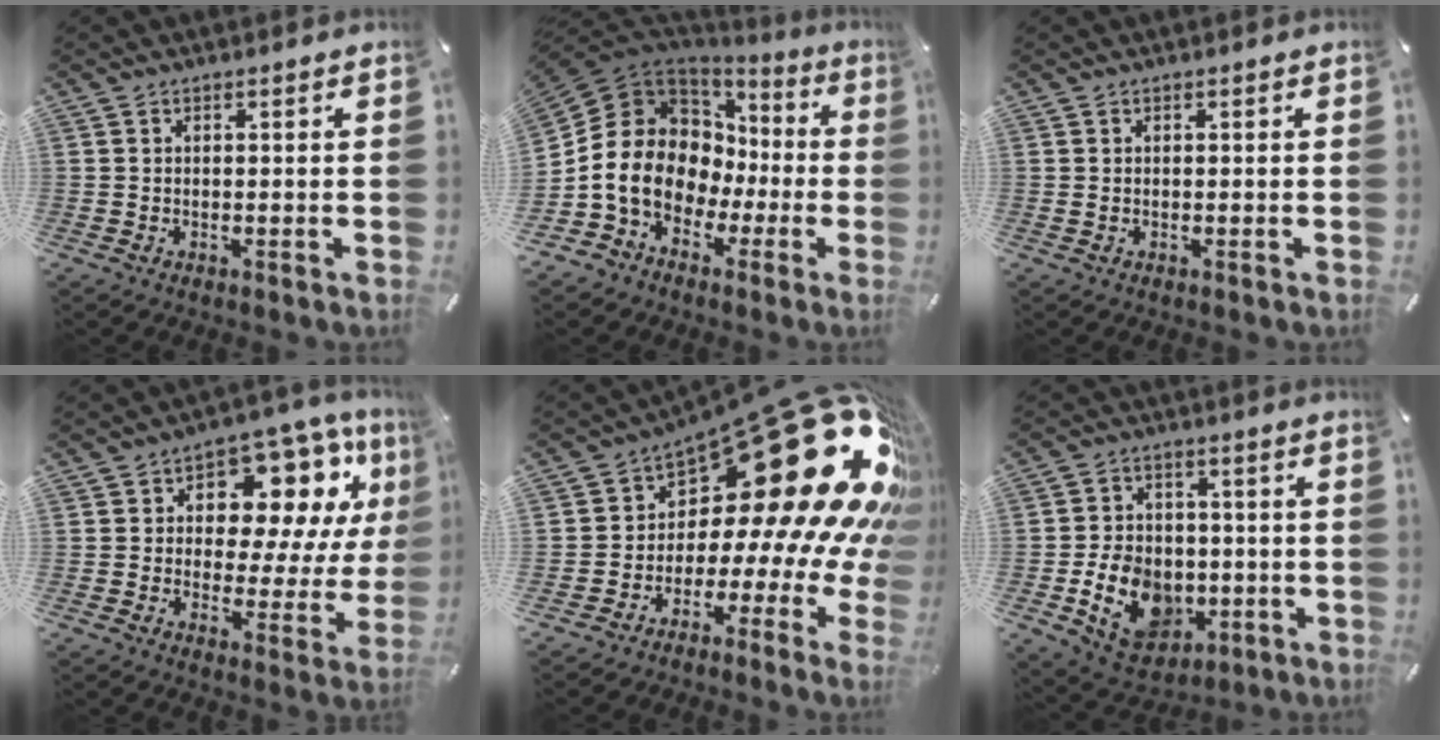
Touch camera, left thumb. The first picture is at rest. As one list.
[{"total": 13.8, "force": [-2.4, 12.0, 6.4], "torque": [-0.145, -0.014, -0.046]}, {"total": 0.7, "force": [-0.1, 0.5, 0.5], "torque": [-0.008, 0.001, -0.003]}, {"total": 14.0, "force": [7.8, 8.1, 8.4], "torque": [-0.123, -0.061, 0.135]}, {"total": 33.4, "force": [13.1, 15.1, 26.7], "torque": [-0.367, -0.138, 0.265]}, {"total": 13.4, "force": [-3.1, 10.5, 7.7], "torque": [-0.146, 0.015, -0.049]}]